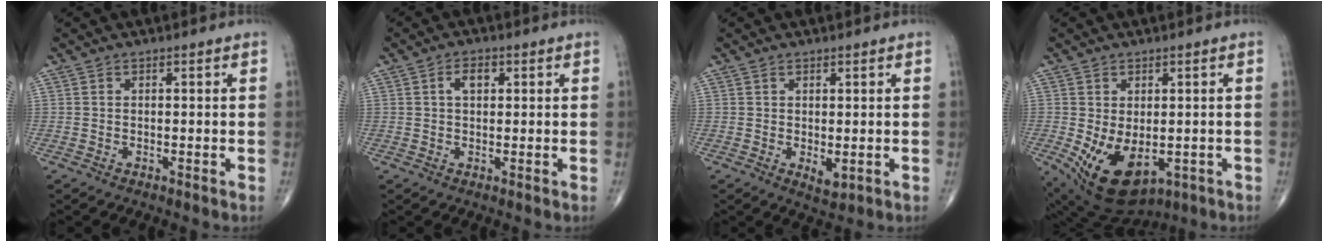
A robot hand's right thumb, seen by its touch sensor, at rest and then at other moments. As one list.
[{"total": 3.0, "force": [0.9, 1.8, 2.2], "torque": [-0.033, 0.005, 0.012]}, {"total": 2.4, "force": [0.0, 1.2, 2.0], "torque": [-0.023, -0.008, 0.004]}, {"total": 11.5, "force": [-2.6, 6.9, 8.9], "torque": [-0.148, -0.009, -0.017]}]